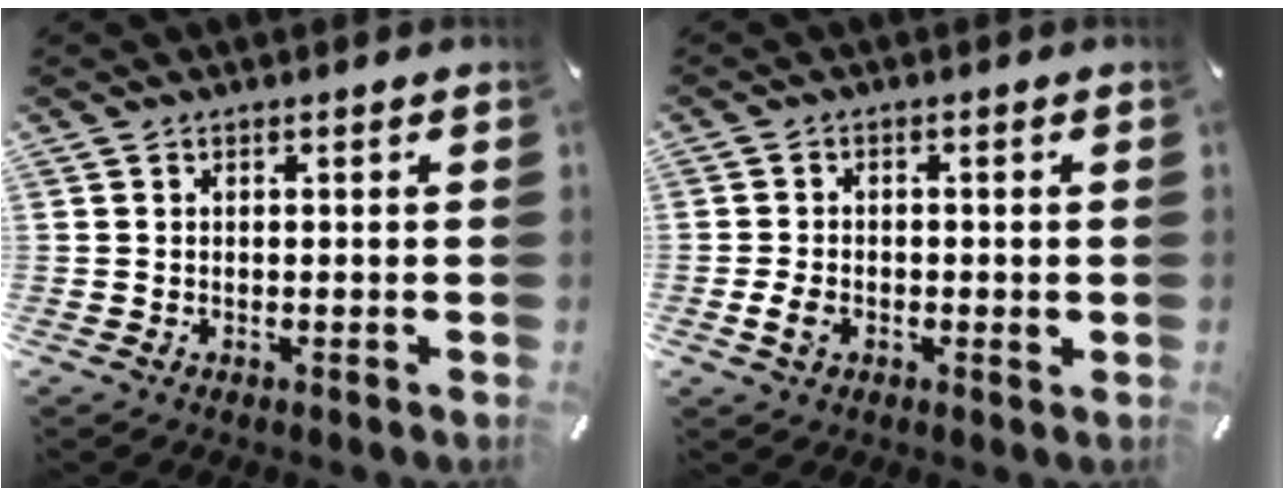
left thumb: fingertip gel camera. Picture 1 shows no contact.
{"total": 3.9, "force": [-0.9, 2.6, 2.7], "torque": [-0.051, -0.003, -0.018]}